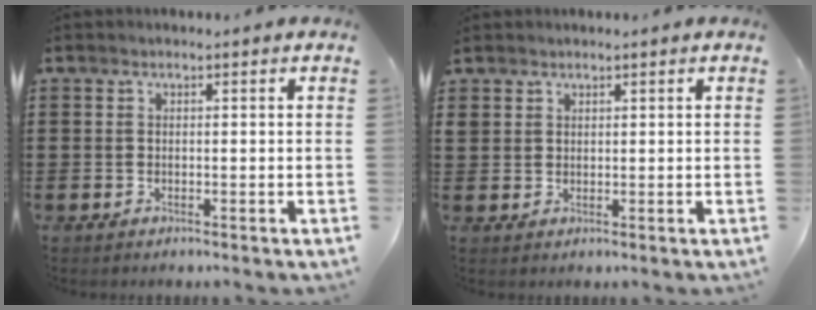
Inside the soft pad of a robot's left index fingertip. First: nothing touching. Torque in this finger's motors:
{"motor_torque": [1.32, 0.82, 0.33, 0.08]}